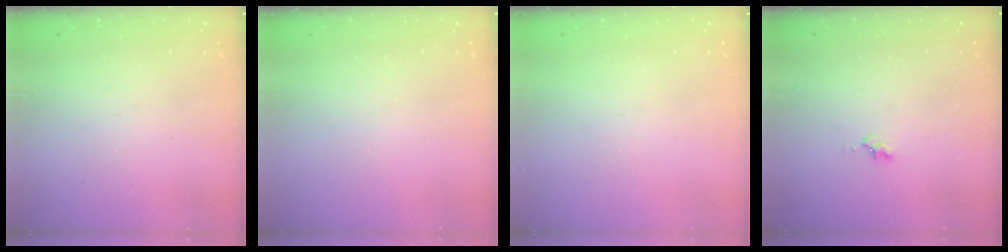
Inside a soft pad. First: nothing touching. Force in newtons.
{"total": 0.0}
{"total": 0.0}
{"total": 1.6, "press": 1.6, "slide": 0.3}